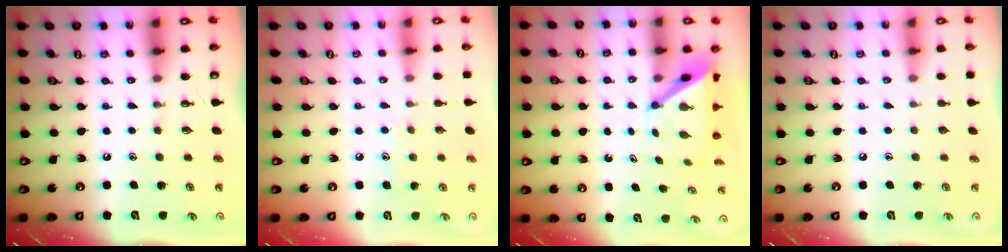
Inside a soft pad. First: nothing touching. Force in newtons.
{"total": 5.5, "press": 5.5, "slide": 0.6}
{"total": 4.9, "press": 4.9, "slide": 0.3}
{"total": 0.0}